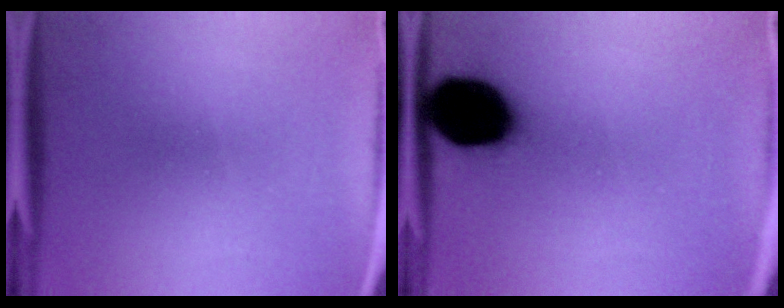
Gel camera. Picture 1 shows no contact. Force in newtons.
{"total": 17.6}